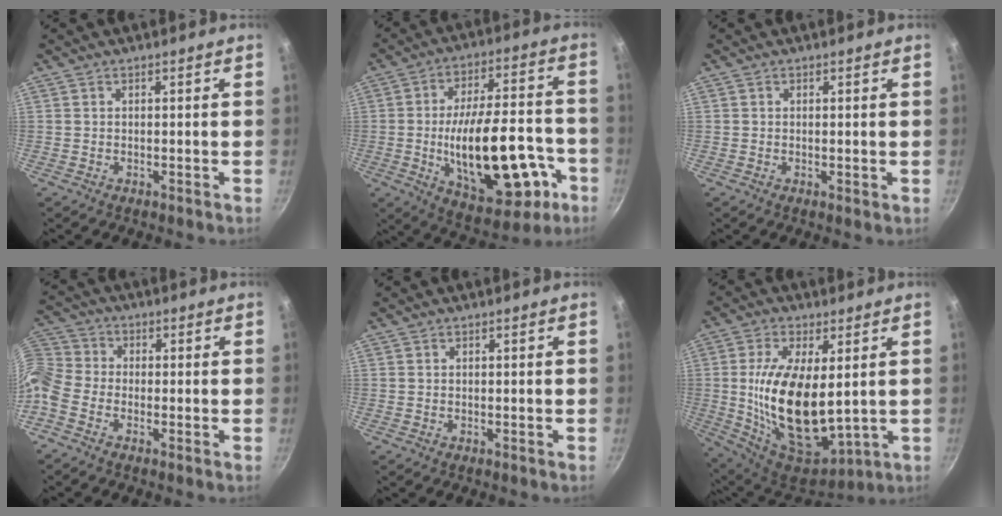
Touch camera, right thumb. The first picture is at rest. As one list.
[{"total": 24.0, "force": [-6.7, 11.1, 20.2], "torque": [-0.290, 0.038, -0.076]}, {"total": 0.6, "force": [0.1, 0.1, 0.6], "torque": [-0.010, -0.002, 0.000]}, {"total": 7.6, "force": [-3.6, 5.3, 4.1], "torque": [-0.094, 0.038, -0.099]}, {"total": 0.0}, {"total": 19.9, "force": [1.3, 9.6, 17.4], "torque": [-0.306, -0.022, 0.040]}]